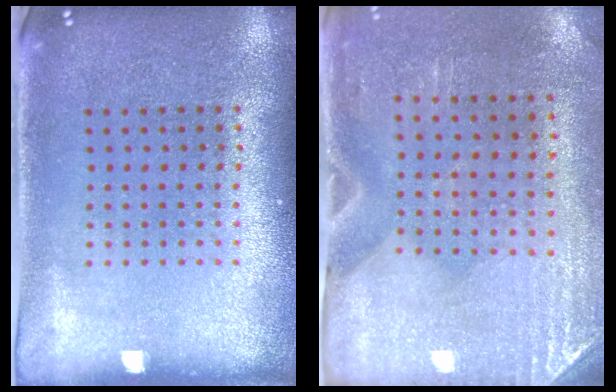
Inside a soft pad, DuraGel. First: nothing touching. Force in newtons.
{"total": 2.9, "press": 2.5, "slide": 1.4}